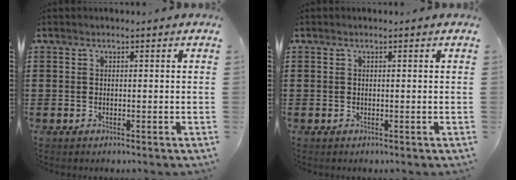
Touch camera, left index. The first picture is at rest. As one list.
[{"total": 0.0}]